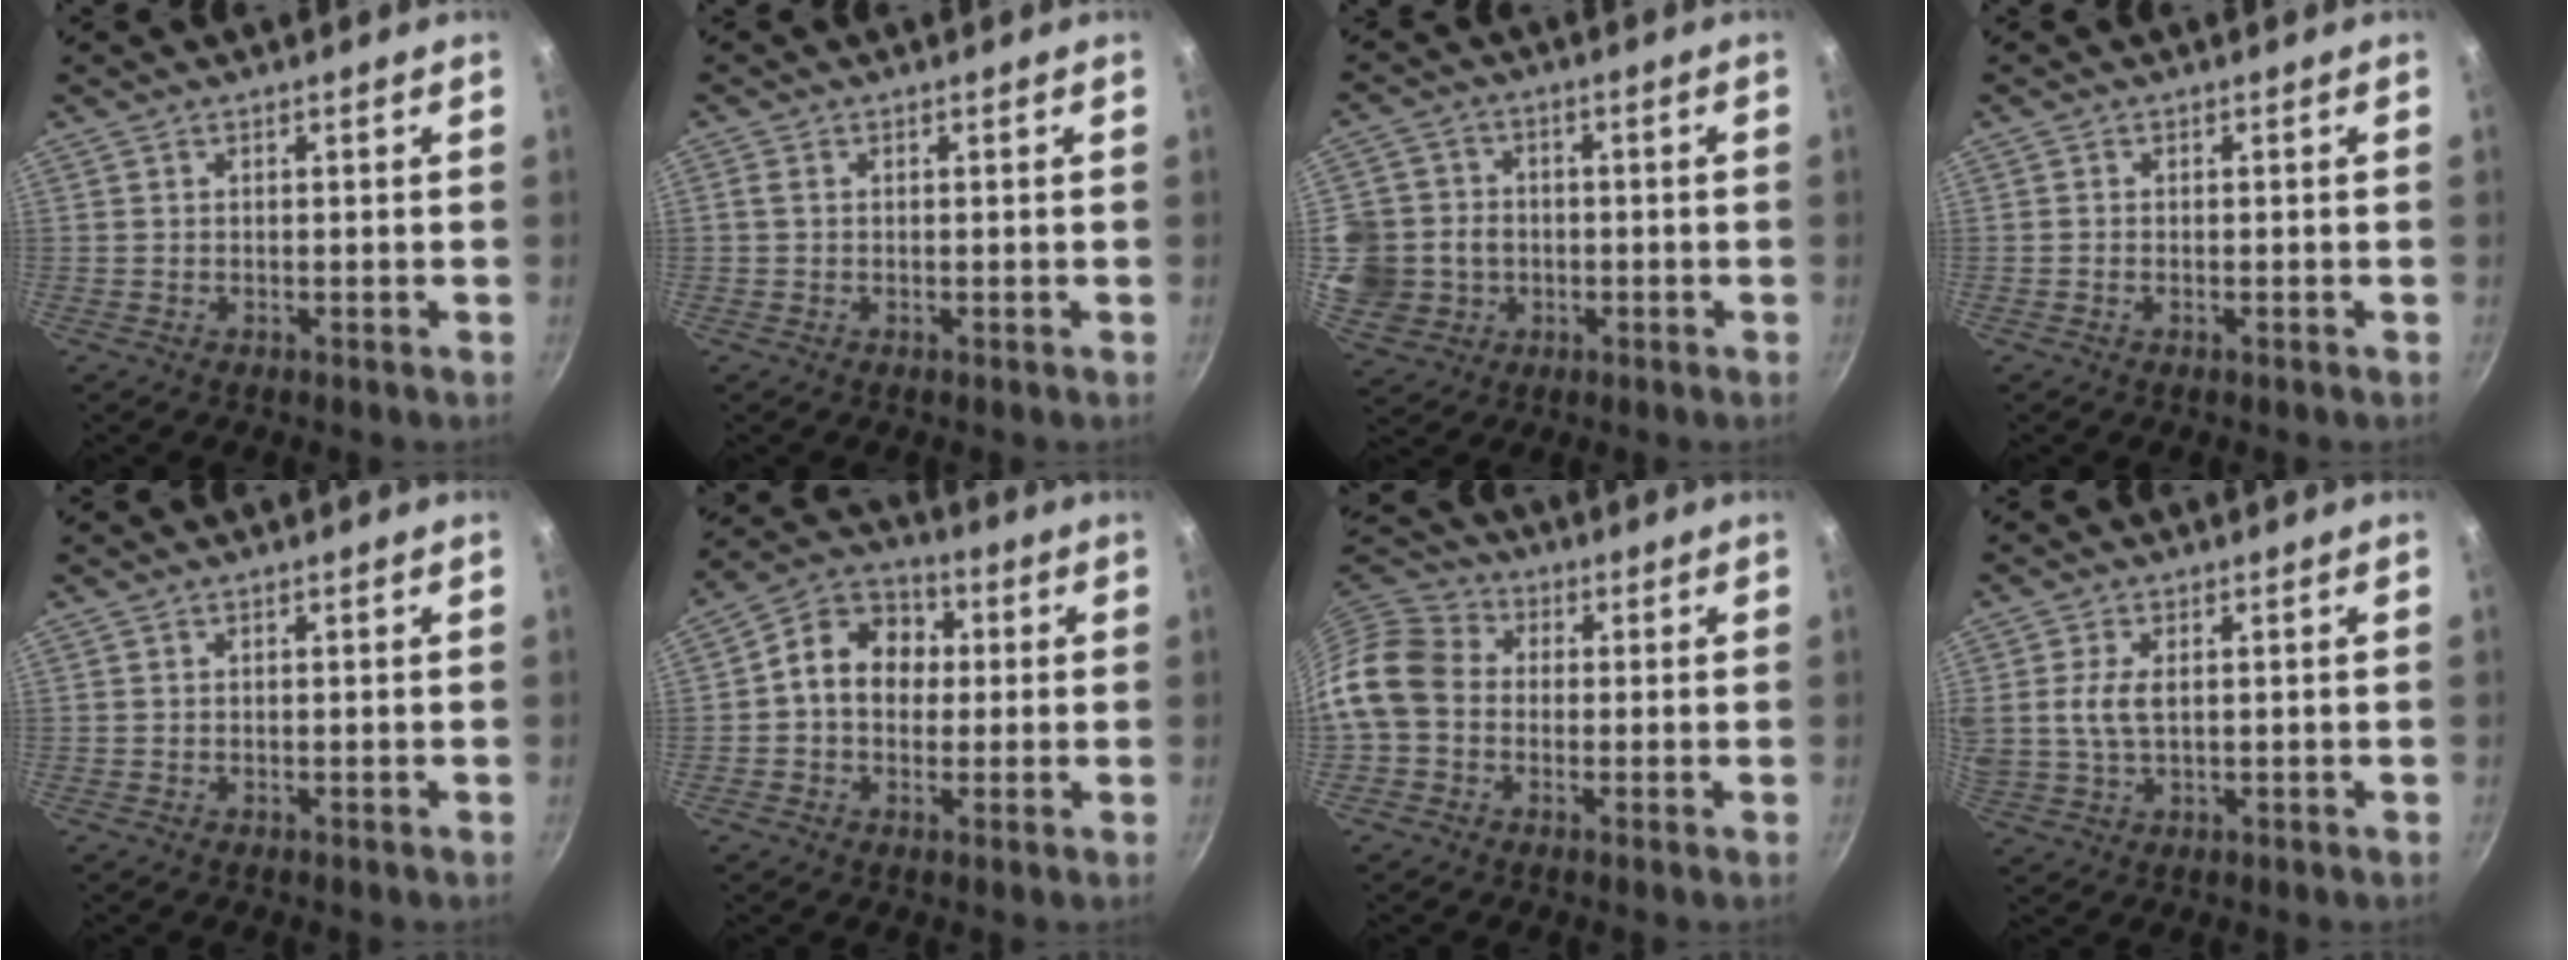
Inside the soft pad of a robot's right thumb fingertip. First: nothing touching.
{"total": 1.1, "force": [0.1, 0.9, 0.7], "torque": [-0.015, 0.003, 0.000]}
{"total": 13.6, "force": [-1.4, 12.5, 5.1], "torque": [-0.099, 0.016, -0.020]}
{"total": 0.6, "force": [-0.3, 0.3, 0.5], "torque": [-0.012, 0.002, -0.007]}
{"total": 0.0}
{"total": 11.1, "force": [0.7, 9.0, 6.5], "torque": [-0.071, 0.026, -0.011]}
{"total": 11.2, "force": [-0.9, 9.1, 6.5], "torque": [-0.100, 0.026, -0.038]}
{"total": 5.6, "force": [0.9, 3.0, 4.6], "torque": [-0.094, 0.000, 0.017]}